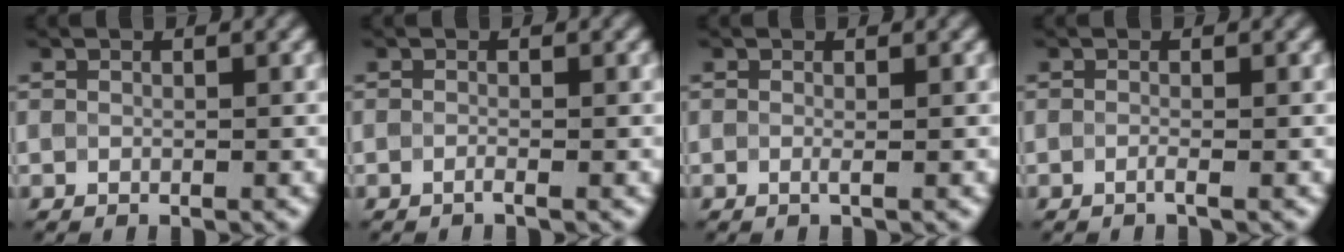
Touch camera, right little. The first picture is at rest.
{"total": 1.0, "force": [-1.0, -0.2, -0.1], "torque": [0.002, -0.006, -0.012]}
{"total": 0.6, "force": [-0.5, -0.2, 0.1], "torque": [-0.005, -0.005, -0.008]}
{"total": 0.9, "force": [-0.9, -0.2, 0.1], "torque": [-0.001, -0.006, -0.012]}